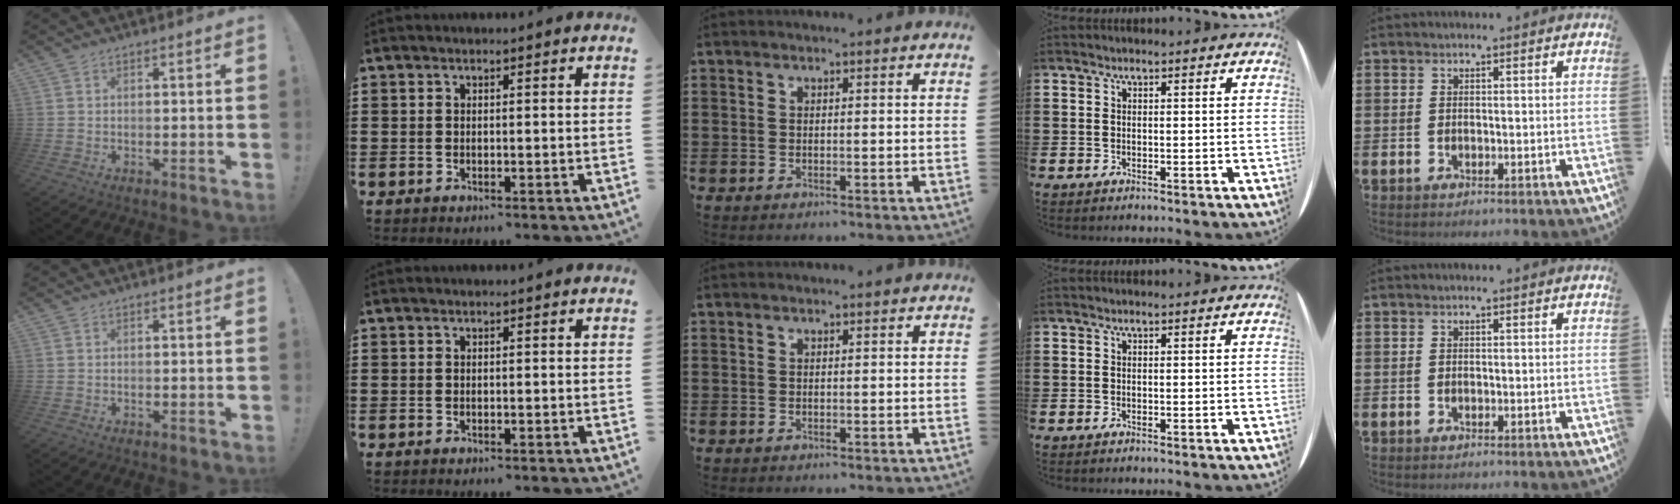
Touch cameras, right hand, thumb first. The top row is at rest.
{}